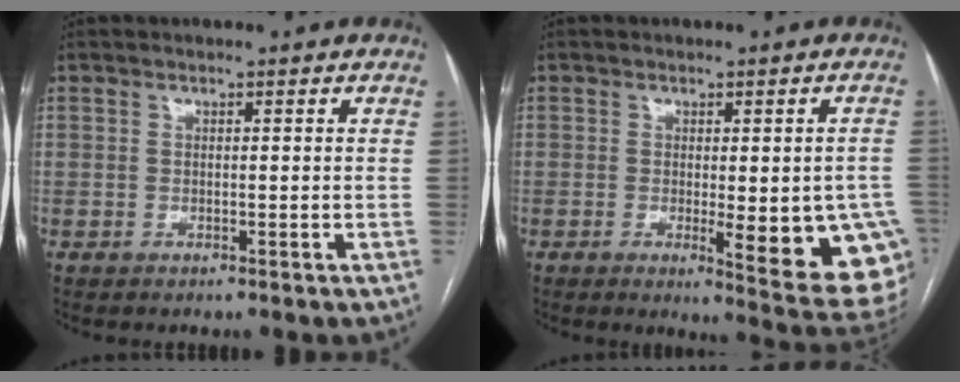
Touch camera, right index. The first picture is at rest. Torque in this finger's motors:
{"motor_torque": [1.10, 0.50, 0.33, 0.06]}